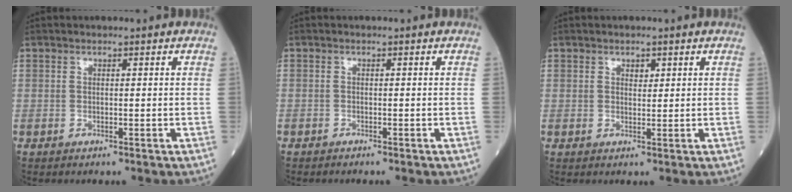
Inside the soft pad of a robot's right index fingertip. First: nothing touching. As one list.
[{"total": 0.6, "force": [-0.6, 0.2, 0.1], "torque": [-0.010, -0.001, -0.011]}, {"total": 1.2, "force": [0.7, 0.6, 0.7], "torque": [-0.008, -0.002, 0.010]}]